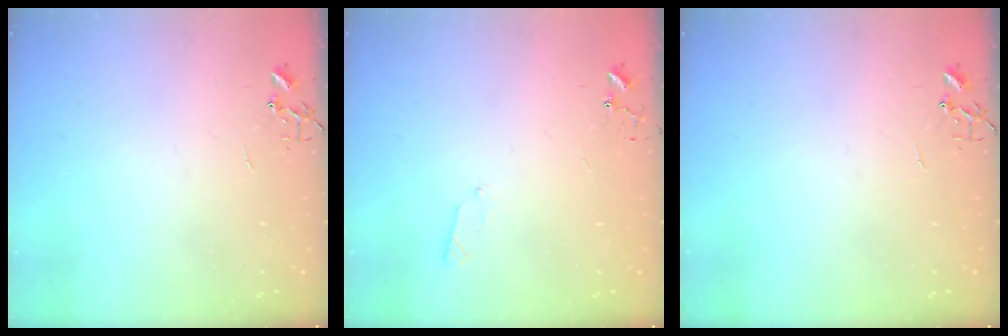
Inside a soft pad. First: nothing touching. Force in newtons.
{"total": 4.1, "press": 4.0, "slide": 0.6}
{"total": 0.0}